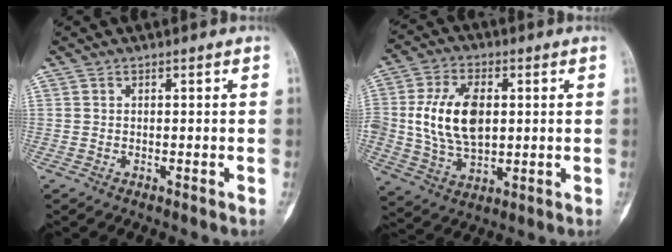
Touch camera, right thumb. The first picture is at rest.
{"total": 13.7, "force": [1.4, 8.3, 10.8], "torque": [-0.197, -0.001, 0.030]}